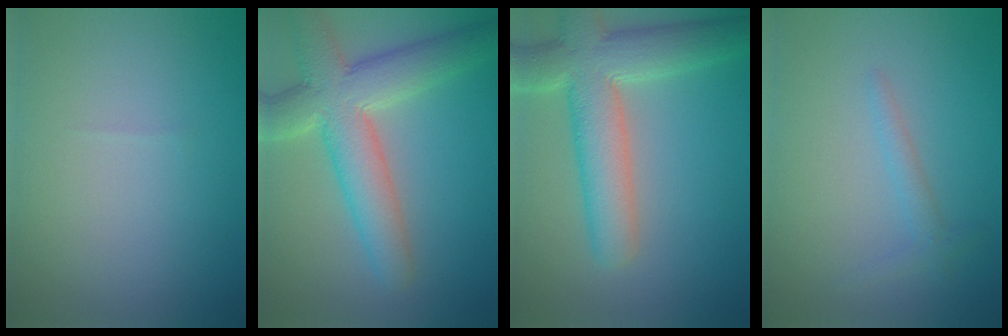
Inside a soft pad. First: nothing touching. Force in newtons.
{"total": 7.9, "press": 7.8, "slide": 0.7}
{"total": 8.1, "press": 8.1, "slide": 0.6}
{"total": 1.4, "press": 1.4, "slide": 0.1}